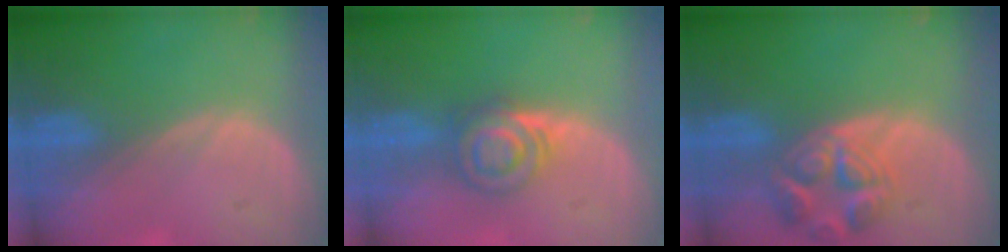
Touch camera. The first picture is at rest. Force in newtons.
{"total": 6.2, "press": 5.5, "slide": 2.8}
{"total": 7.7, "press": 6.8, "slide": 3.5}